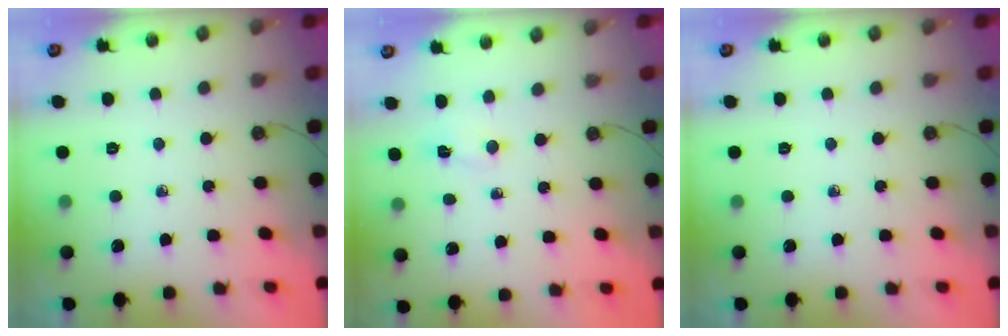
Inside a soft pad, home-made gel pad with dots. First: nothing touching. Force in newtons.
{"total": 3.9, "press": 1.0, "slide": 3.8}
{"total": 0.0}